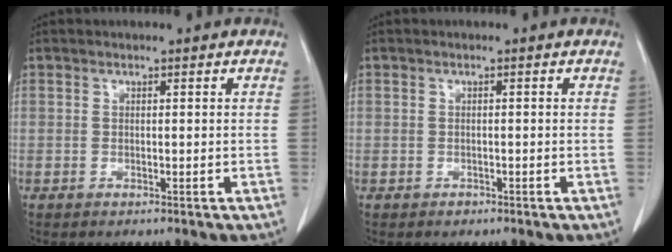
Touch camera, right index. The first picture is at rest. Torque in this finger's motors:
{"motor_torque": [-0.85, -0.53, -0.47, -0.14]}